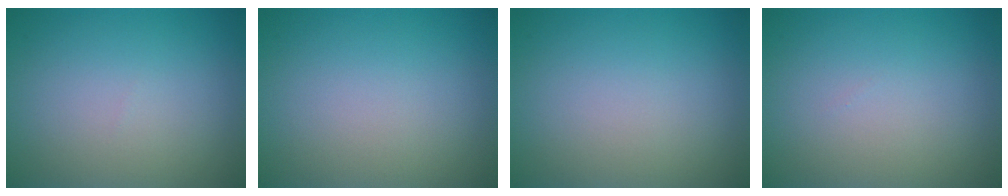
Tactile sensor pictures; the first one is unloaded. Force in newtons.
{"total": 0.0}
{"total": 0.0}
{"total": 0.0}